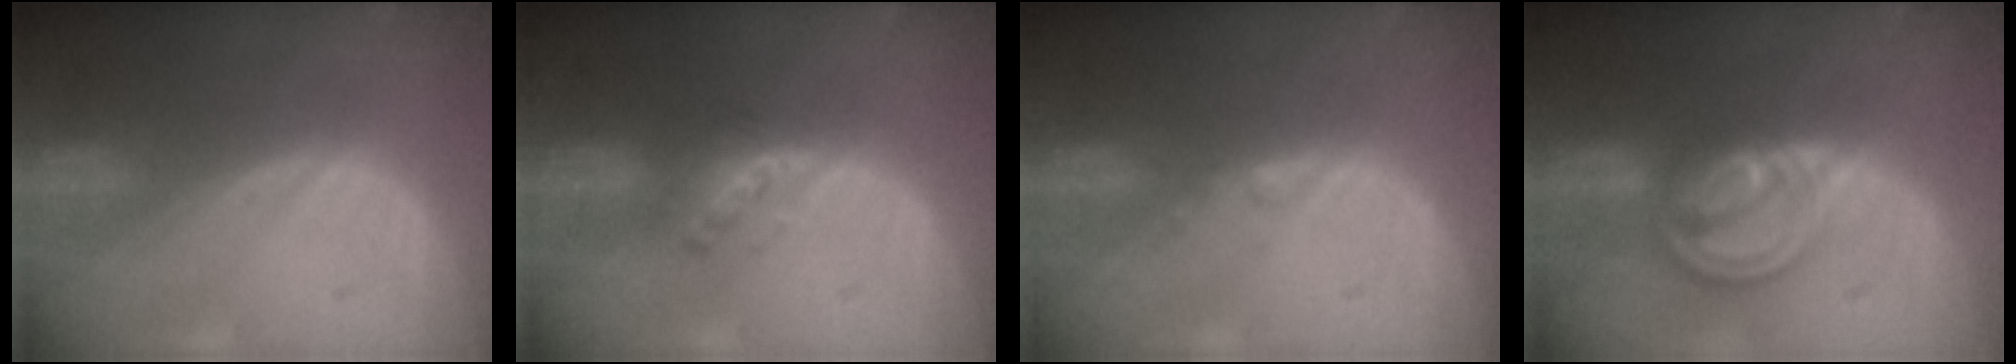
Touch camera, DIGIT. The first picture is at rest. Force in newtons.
{"total": 4.8, "press": 4.3, "slide": 2.1}
{"total": 0.6, "press": 0.6, "slide": 0.2}
{"total": 8.5, "press": 7.1, "slide": 4.6}